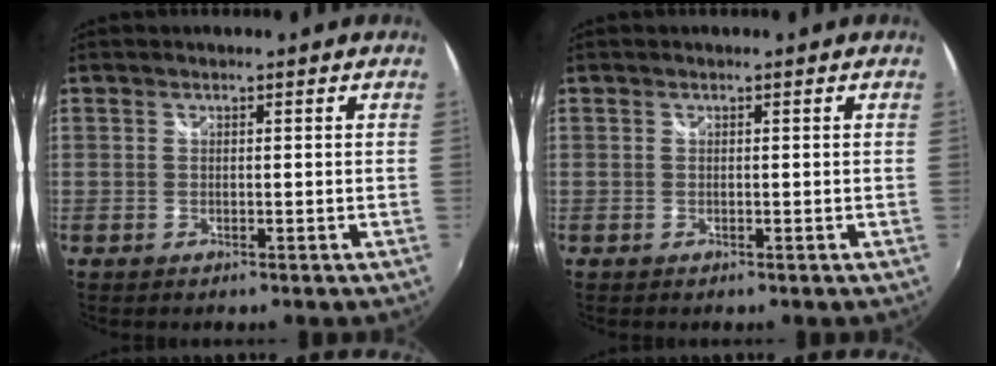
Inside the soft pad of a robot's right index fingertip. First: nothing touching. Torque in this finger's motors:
{"motor_torque": [-0.13, -0.13, 0.03, 0.01]}